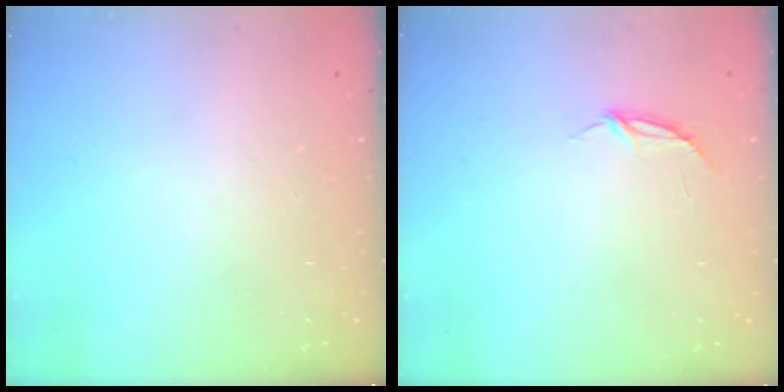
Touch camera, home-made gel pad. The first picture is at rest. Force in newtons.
{"total": 3.3, "press": 3.3, "slide": 0.3}